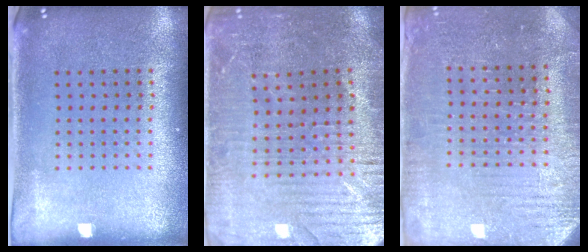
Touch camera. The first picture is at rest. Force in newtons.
{"total": 3.2, "press": 3.2, "slide": 0.7}
{"total": 3.2, "press": 3.2, "slide": 0.4}